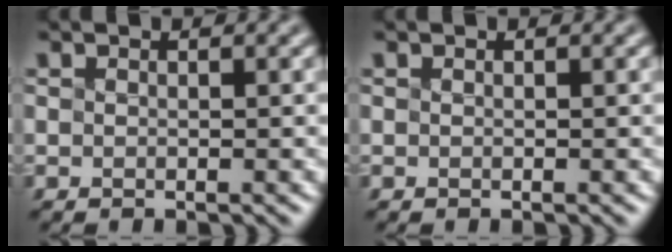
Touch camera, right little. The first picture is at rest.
{"total": 0.0}